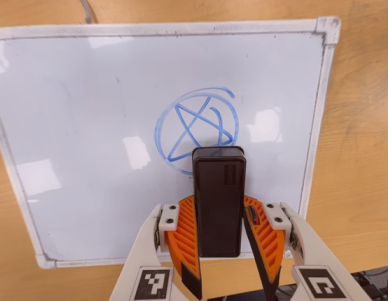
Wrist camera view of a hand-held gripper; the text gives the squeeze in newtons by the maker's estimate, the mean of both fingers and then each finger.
{"total": 5.0, "left": 4.7, "right": 5.4}